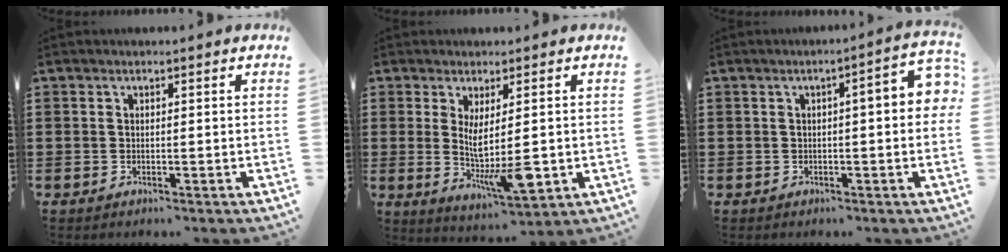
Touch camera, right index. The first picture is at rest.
{"total": 7.3, "force": [-0.3, 1.2, 7.2], "torque": [-0.148, -0.024, -0.005]}
{"total": 4.6, "force": [0.2, 0.9, 4.5], "torque": [-0.064, -0.001, -0.003]}